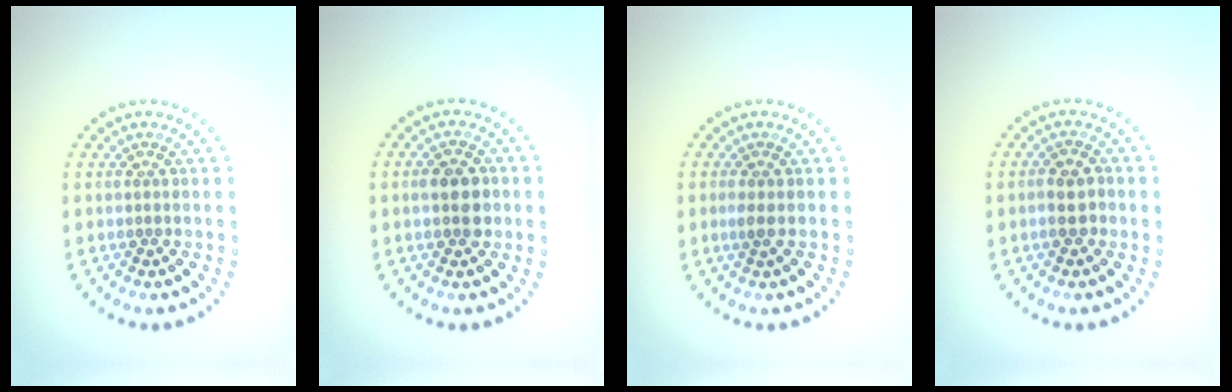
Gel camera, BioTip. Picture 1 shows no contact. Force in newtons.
{"total": 2.7, "press": 2.7, "slide": 0.3}
{"total": 0.9, "press": 0.7, "slide": 0.6}
{"total": 2.1, "press": 2.0, "slide": 0.5}